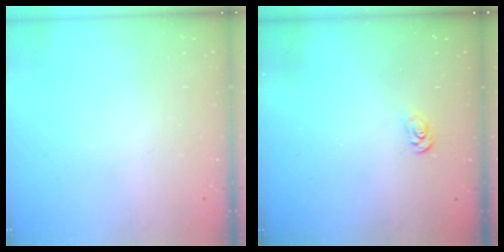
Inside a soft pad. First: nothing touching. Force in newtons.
{"total": 2.5, "press": 2.5, "slide": 0.3}